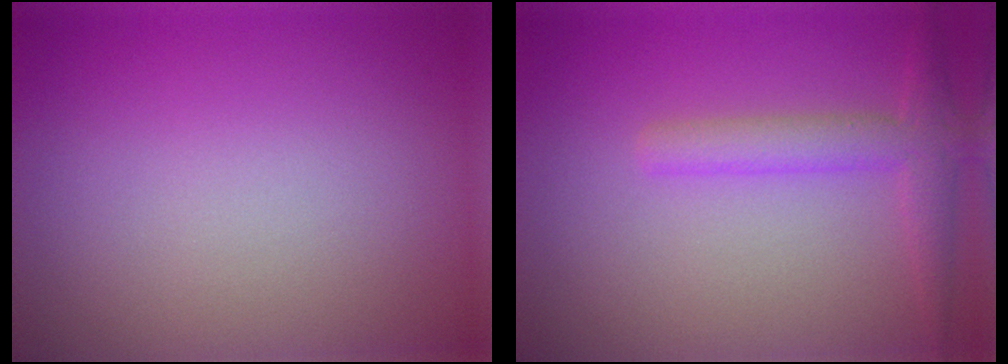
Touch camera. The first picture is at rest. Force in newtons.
{"total": 3.0, "press": 3.0, "slide": 0.1}